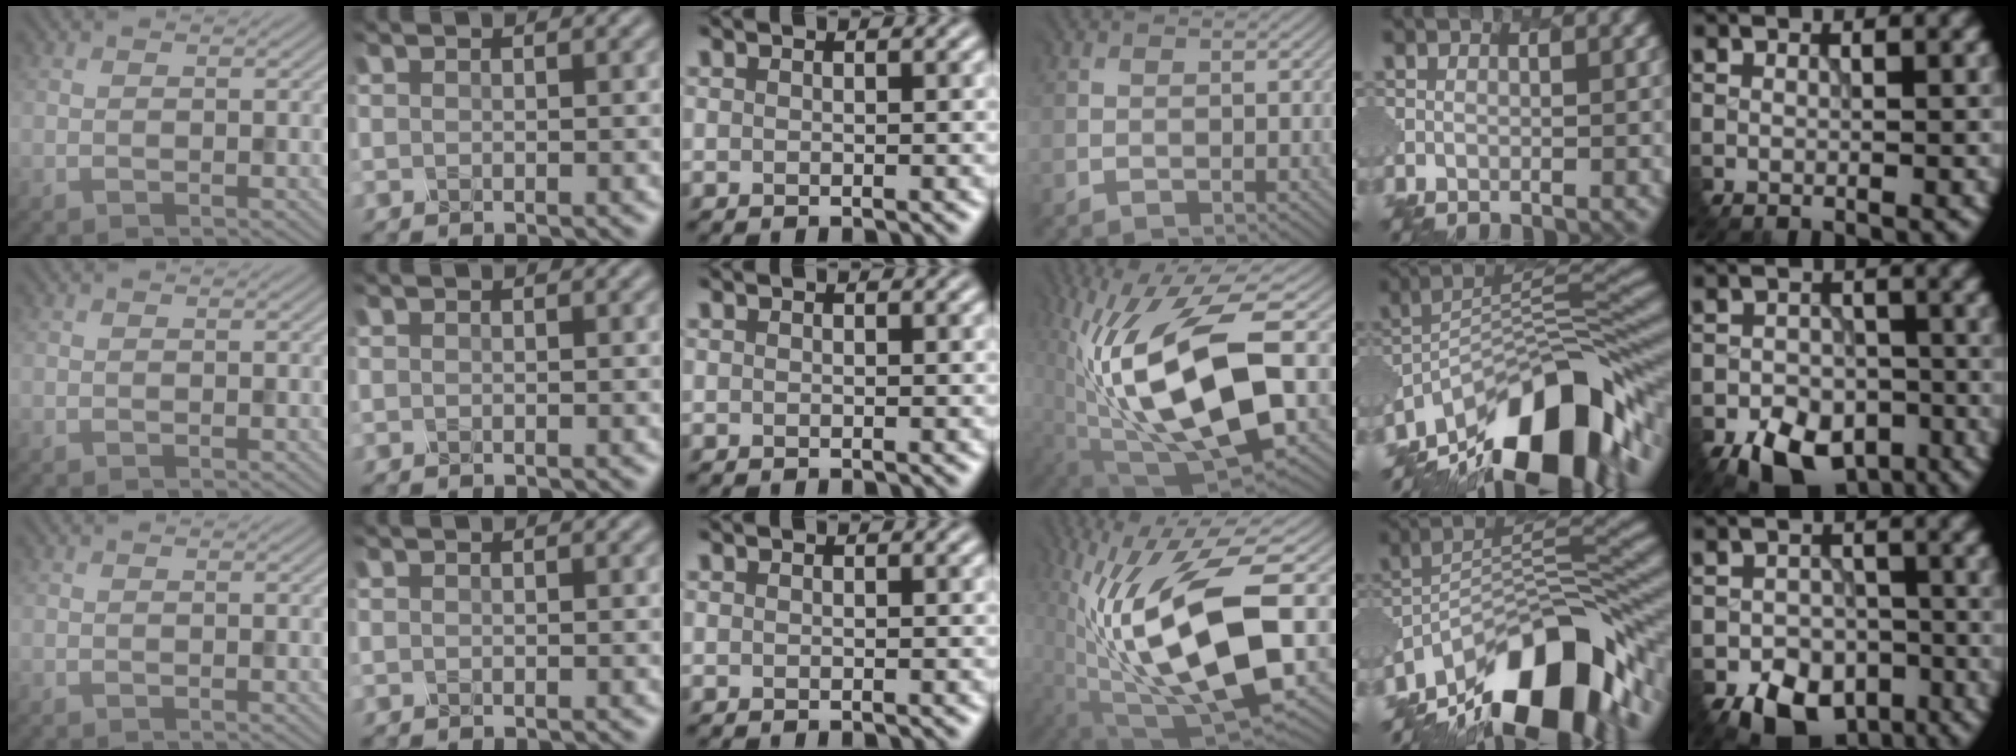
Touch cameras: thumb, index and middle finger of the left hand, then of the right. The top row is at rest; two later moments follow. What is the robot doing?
{"motion": "disassemble", "object": "battery cover"}